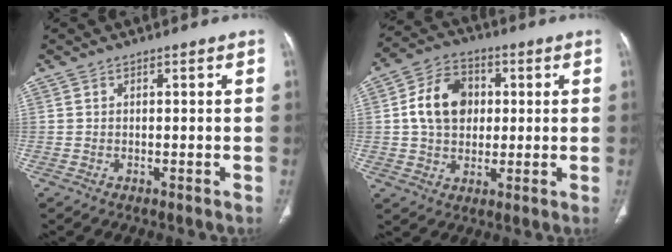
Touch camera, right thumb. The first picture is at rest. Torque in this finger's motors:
{"motor_torque": [0.83, 2.50, 0.89, -0.57, 0.13]}